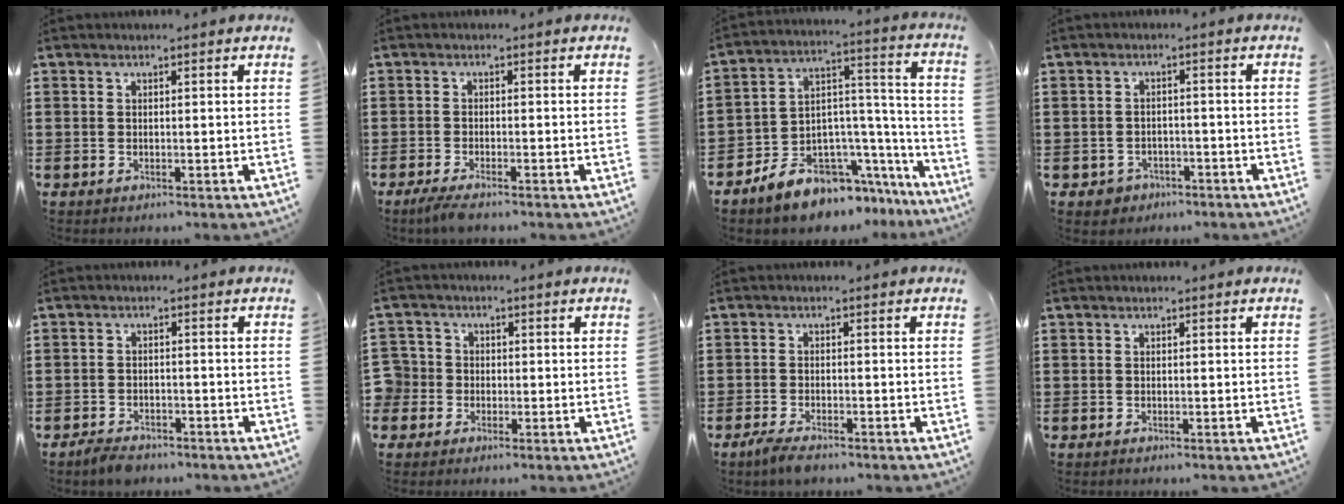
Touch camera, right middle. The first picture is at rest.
{"total": 2.1, "force": [-1.6, 0.0, 1.3], "torque": [-0.037, -0.007, -0.034]}
{"total": 8.2, "force": [-7.0, 4.0, 1.7], "torque": [-0.053, 0.002, -0.133]}
{"total": 2.0, "force": [-1.7, 1.1, 0.0], "torque": [-0.008, 0.003, -0.039]}
{"total": 2.4, "force": [-2.2, 0.6, 0.4], "torque": [-0.015, 0.002, -0.046]}
{"total": 3.5, "force": [-1.2, 3.3, 0.2], "torque": [-0.036, 0.002, -0.034]}
{"total": 2.4, "force": [-2.0, 0.5, 1.4], "torque": [-0.039, -0.004, -0.041]}
{"total": 0.0}